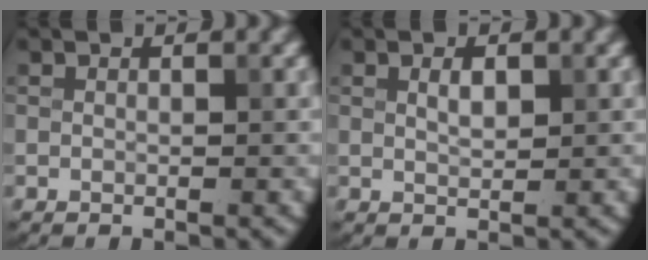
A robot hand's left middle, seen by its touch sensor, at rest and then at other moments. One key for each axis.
{"total": 1.4, "fx": 0.6, "fy": 0.6, "fz": 1.1, "tx": -0.022, "ty": 0.001, "tz": 0.013}